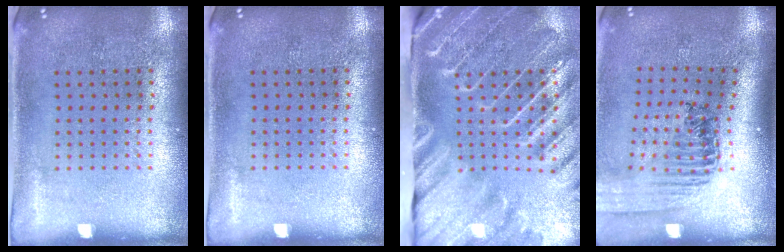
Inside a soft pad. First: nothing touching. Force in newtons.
{"total": 0.0}
{"total": 4.3, "press": 3.4, "slide": 2.7}
{"total": 1.5, "press": 1.5, "slide": 0.2}